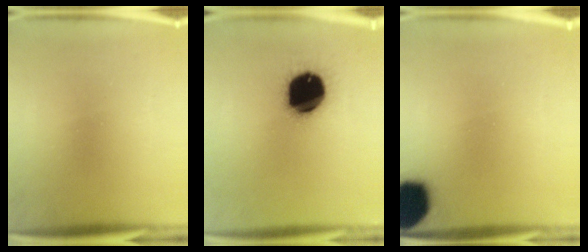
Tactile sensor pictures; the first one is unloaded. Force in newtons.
{"total": 20.2}
{"total": 17.9}